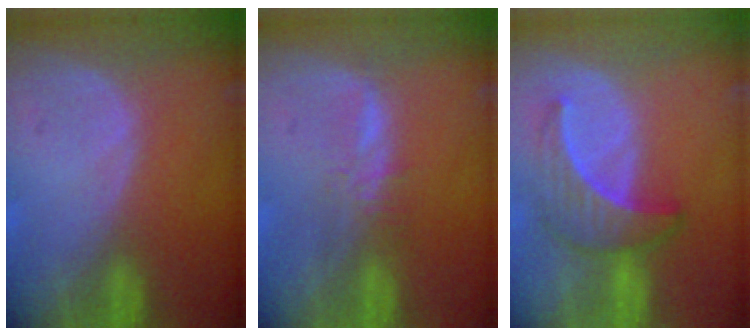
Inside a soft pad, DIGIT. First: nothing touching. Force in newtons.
{"total": 2.4, "press": 2.4, "slide": 0.2}
{"total": 6.7, "press": 6.1, "slide": 2.7}